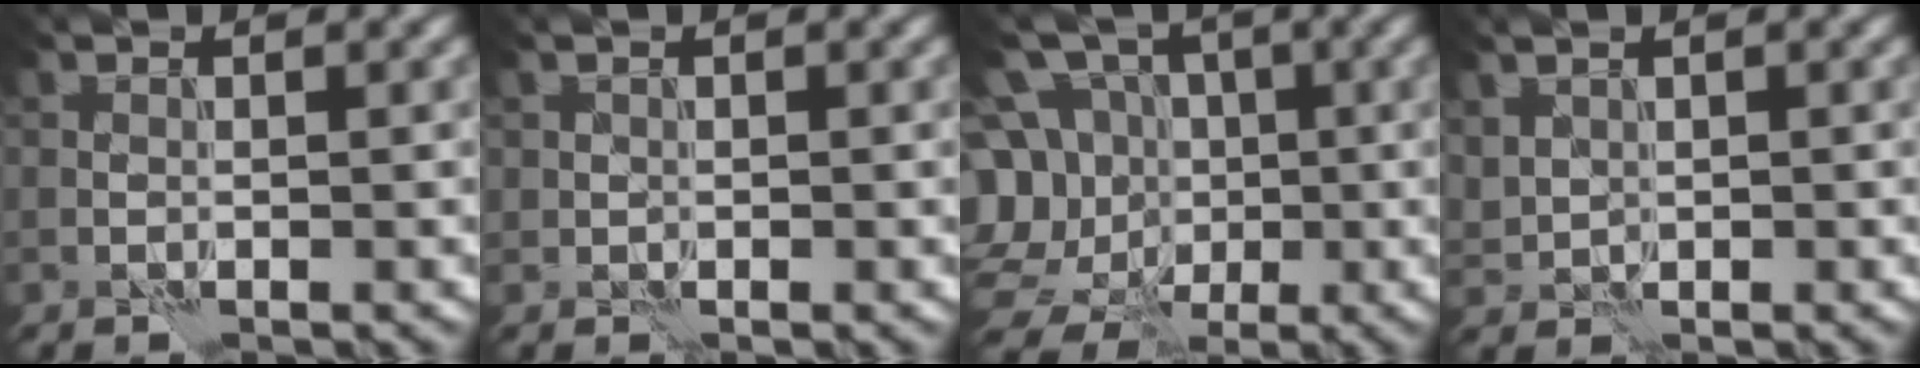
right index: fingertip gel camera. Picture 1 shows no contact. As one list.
[{"total": 0.7, "force": [0.2, 0.6, 0.3], "torque": [-0.002, 0.001, 0.003]}, {"total": 13.1, "force": [0.0, 11.9, 5.6], "torque": [-0.159, 0.025, -0.015]}, {"total": 1.4, "force": [0.8, 1.0, 0.5], "torque": [-0.015, 0.000, 0.023]}]